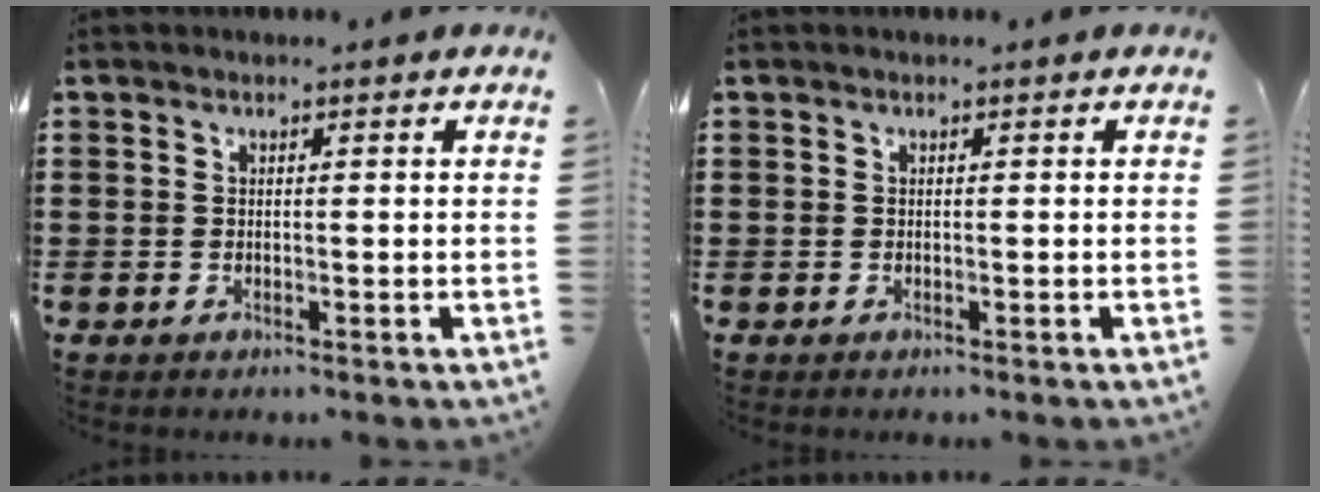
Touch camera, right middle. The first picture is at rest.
{"total": 0.0}